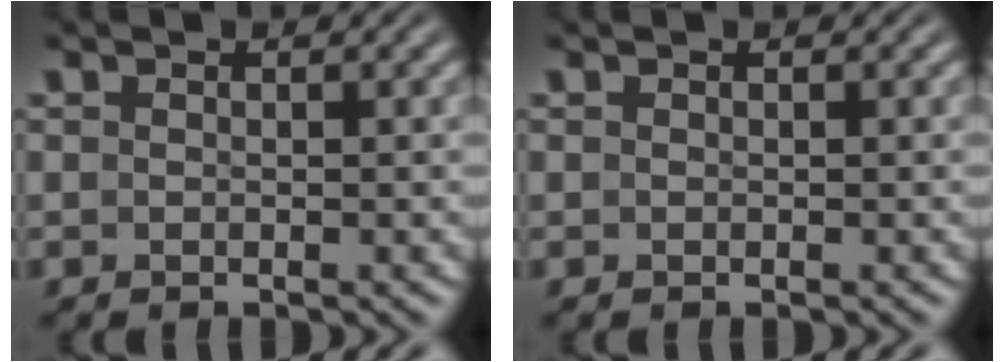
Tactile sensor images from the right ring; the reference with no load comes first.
{"total": 0.0}